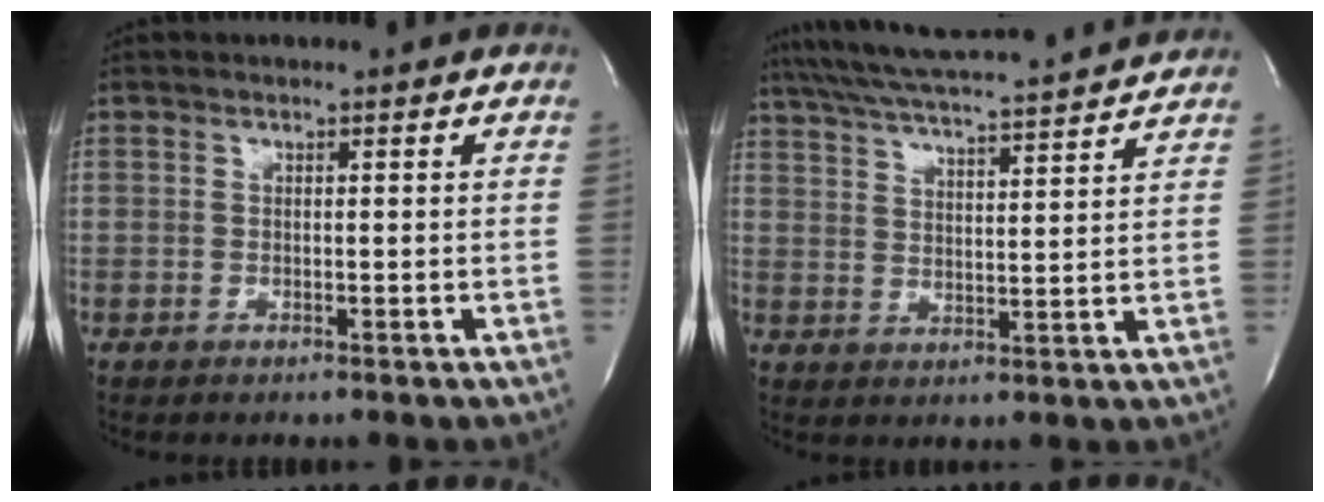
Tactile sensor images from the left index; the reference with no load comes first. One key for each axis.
{"total": 16.9, "fx": 15.3, "fy": 0.3, "fz": 7.2, "tx": -0.133, "ty": 0.018, "tz": 0.220}